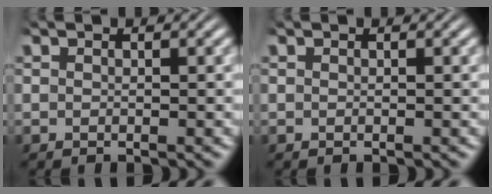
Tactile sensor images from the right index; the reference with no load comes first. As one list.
[{"total": 0.0}]